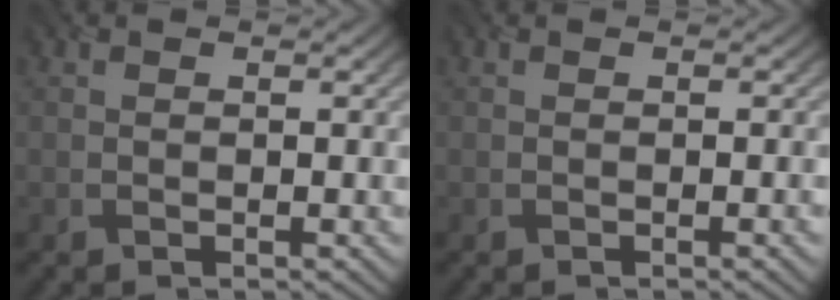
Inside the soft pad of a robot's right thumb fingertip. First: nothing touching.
{"total": 1.1, "force": [-0.1, -0.1, 1.1], "torque": [-0.016, -0.002, -0.002]}